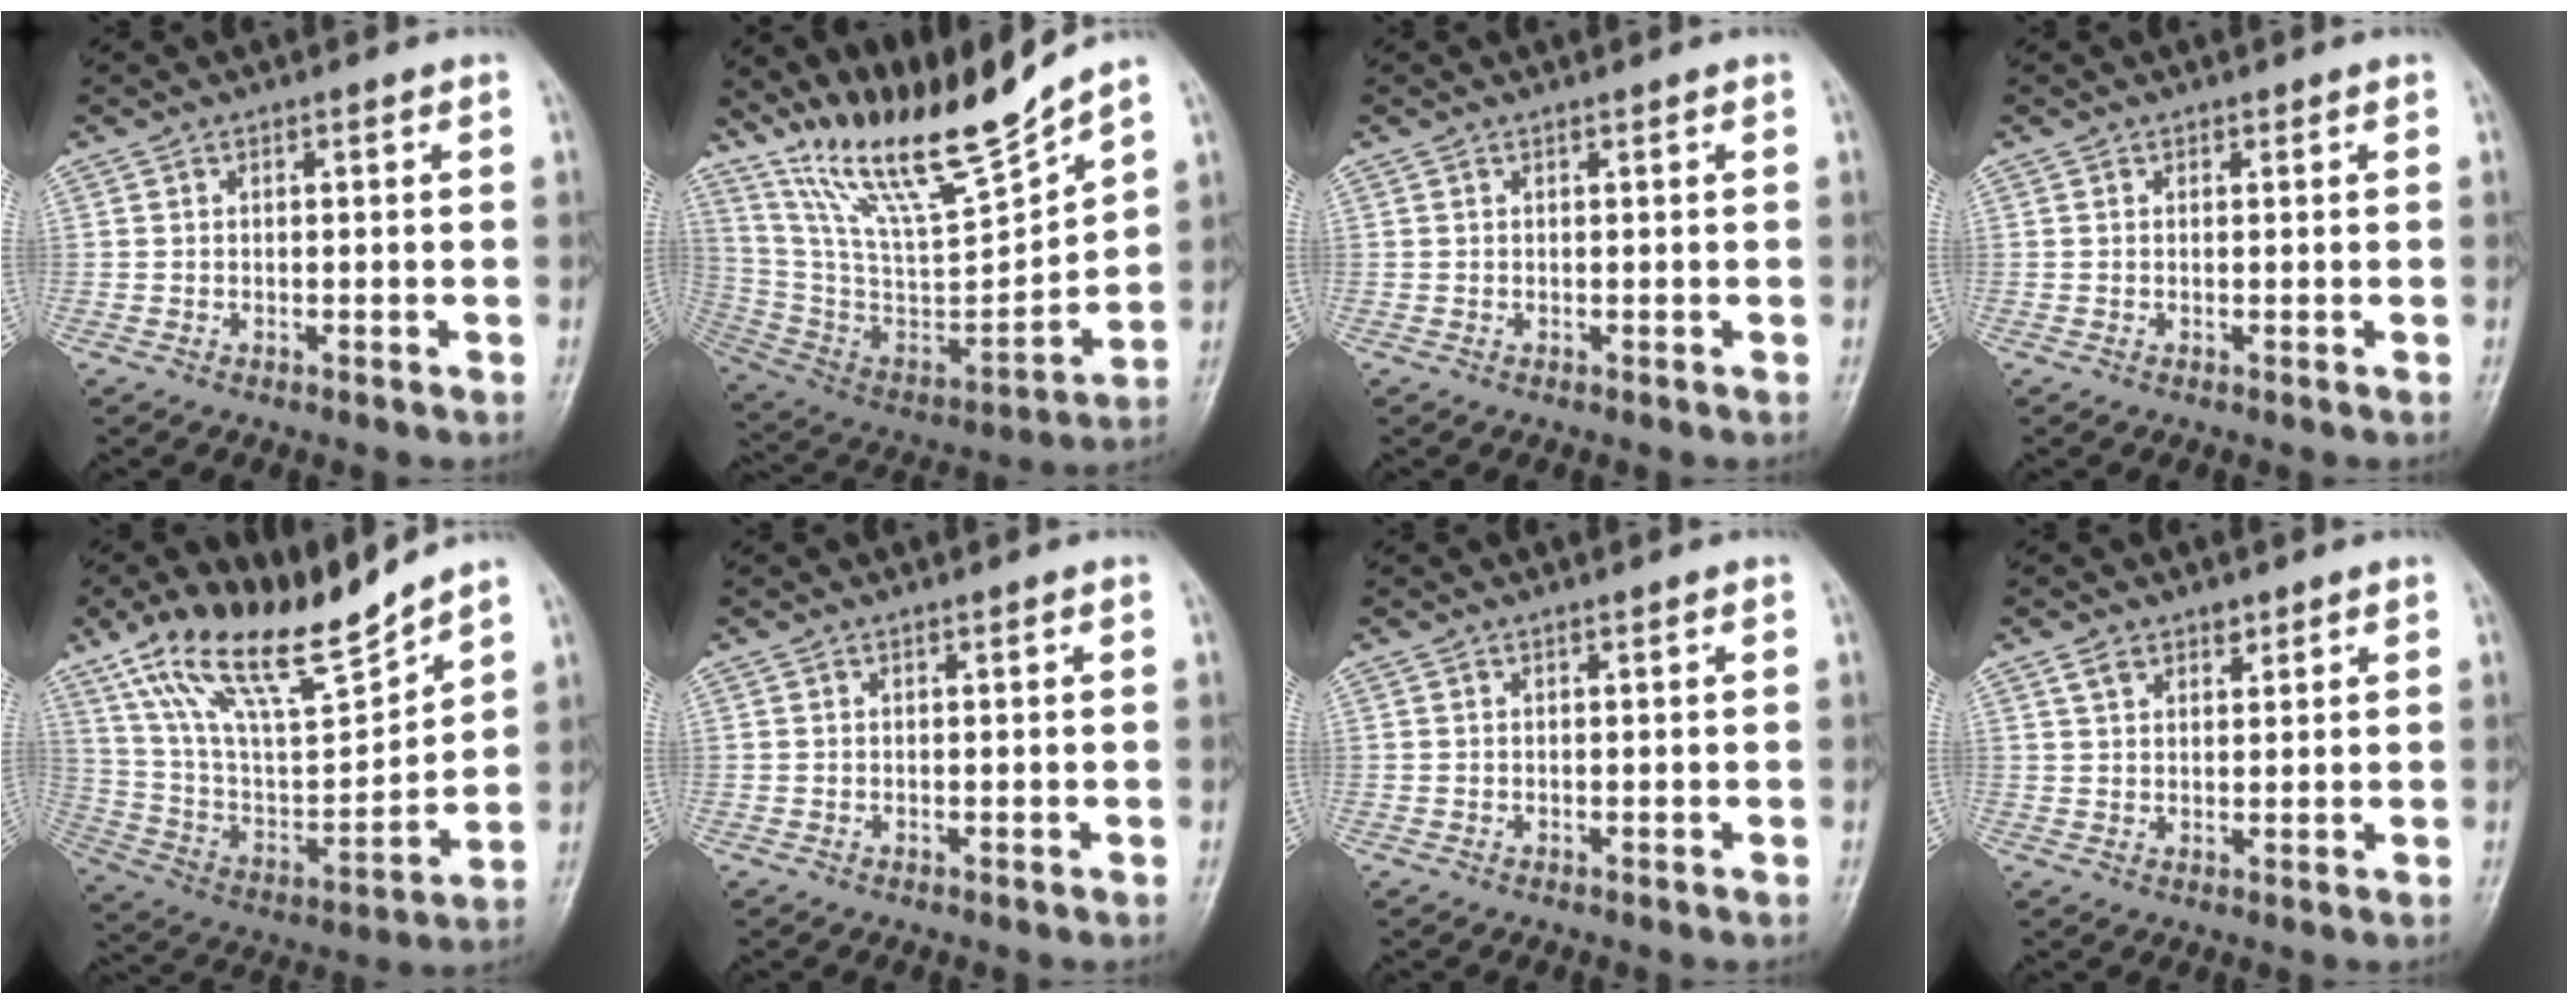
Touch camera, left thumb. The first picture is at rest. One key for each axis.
{"total": 20.3, "fx": 17.0, "fy": 2.0, "fz": 11.0, "tx": -0.163, "ty": -0.095, "tz": 0.322}
{"total": 0.0}
{"total": 0.0}
{"total": 19.7, "fx": 15.5, "fy": 4.6, "fz": 11.2, "tx": -0.169, "ty": -0.070, "tz": 0.292}
{"total": 0.0}
{"total": 0.0}
{"total": 3.5, "fx": 2.4, "fy": 2.1, "fz": 1.4, "tx": -0.010, "ty": -0.011, "tz": 0.044}